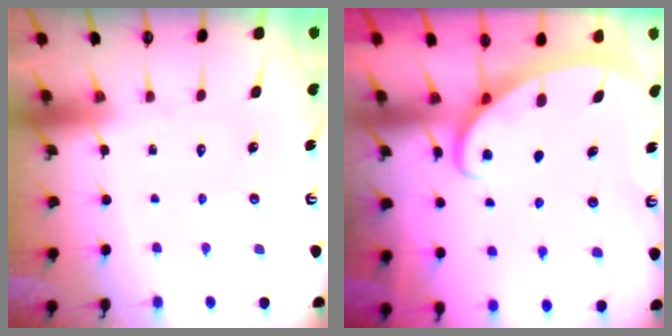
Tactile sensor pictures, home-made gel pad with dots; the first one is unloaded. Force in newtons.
{"total": 2.8, "press": 2.8, "slide": 0.4}